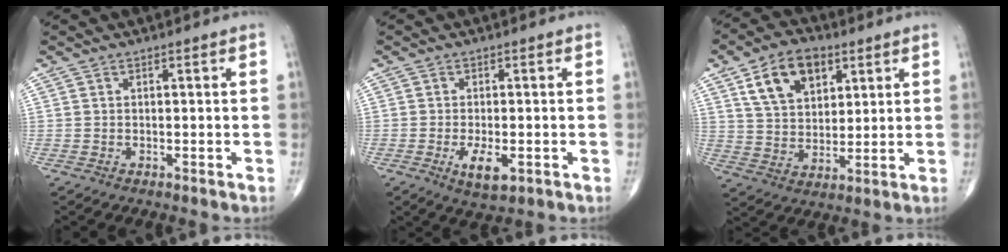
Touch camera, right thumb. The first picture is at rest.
{"total": 5.2, "force": [-1.7, 2.2, 4.4], "torque": [-0.078, -0.008, -0.024]}
{"total": 12.5, "force": [5.7, 8.0, 7.7], "torque": [-0.106, -0.015, 0.104]}